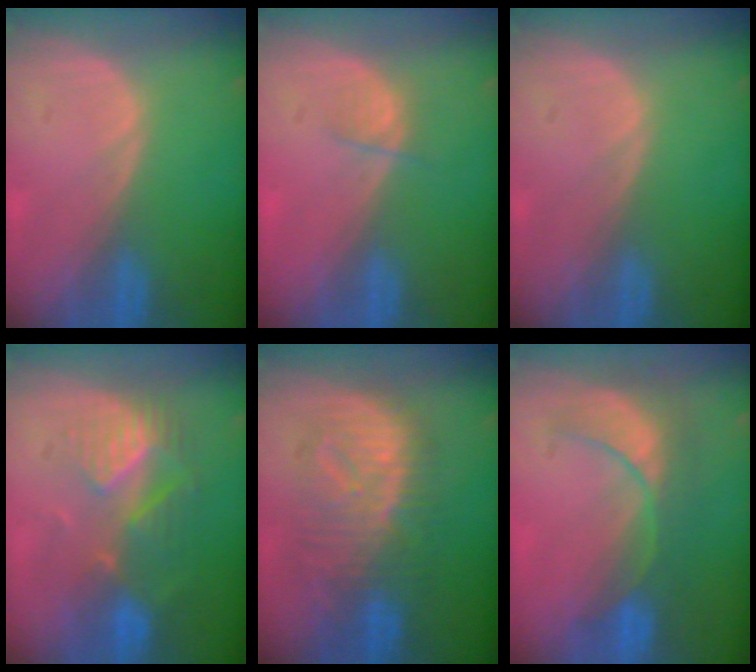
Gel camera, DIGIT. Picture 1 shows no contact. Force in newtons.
{"total": 1.9, "press": 1.7, "slide": 0.8}
{"total": 0.0}
{"total": 9.1, "press": 7.9, "slide": 4.5}
{"total": 9.8, "press": 9.8, "slide": 0.6}
{"total": 7.9, "press": 7.5, "slide": 2.2}